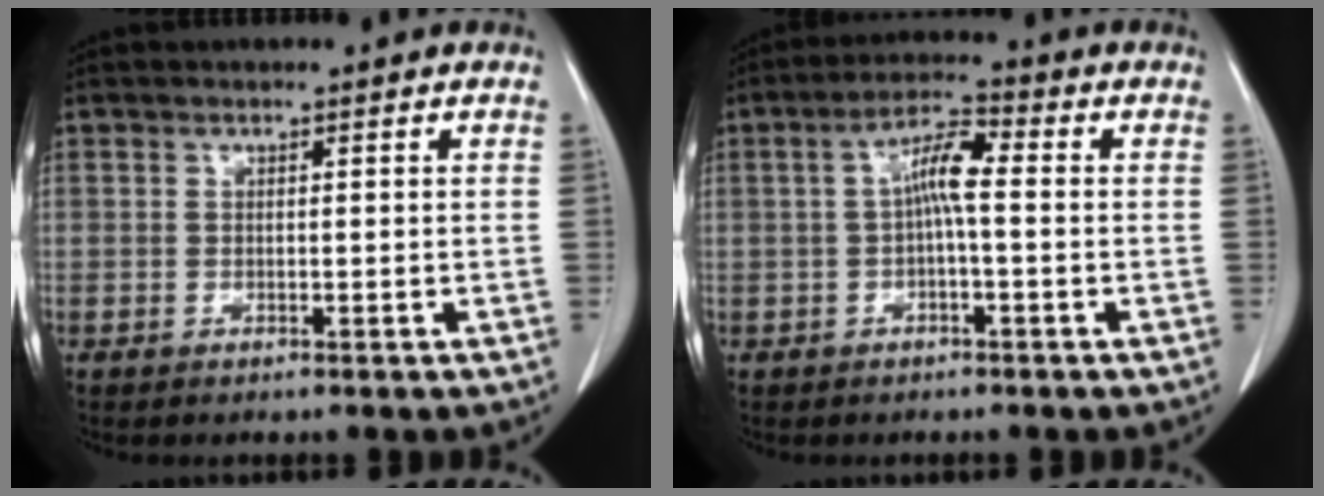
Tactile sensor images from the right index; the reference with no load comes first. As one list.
[{"total": 5.6, "force": [0.1, 1.0, 5.5], "torque": [-0.102, 0.019, -0.002]}]